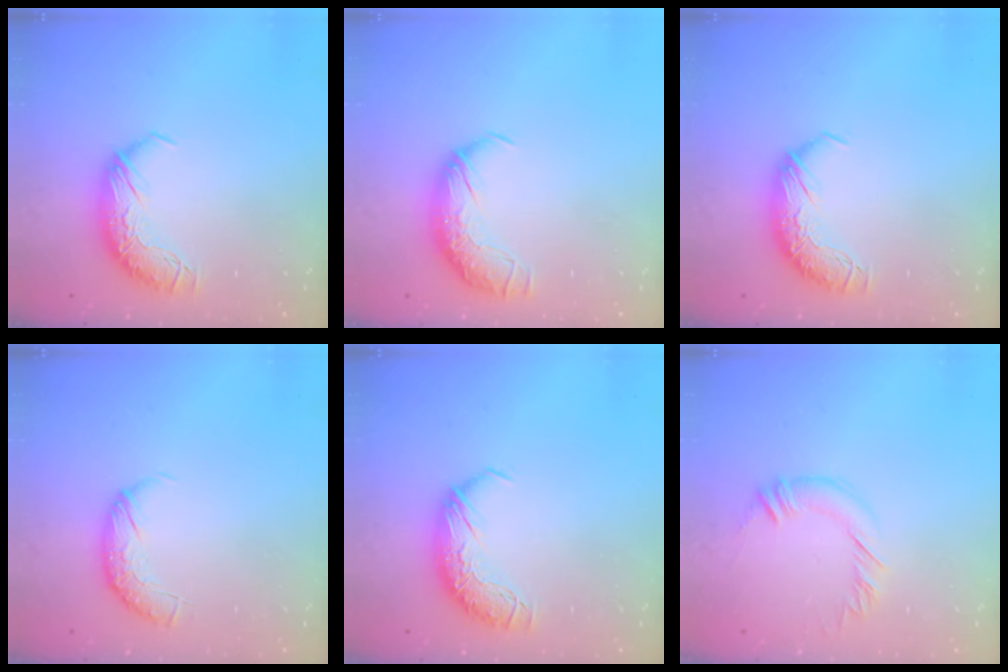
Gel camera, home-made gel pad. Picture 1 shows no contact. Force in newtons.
{"total": 1.5, "press": 0.2, "slide": 1.5}
{"total": 0.0}
{"total": 4.2, "press": 4.1, "slide": 1.2}
{"total": 0.0}
{"total": 2.8, "press": 2.8, "slide": 0.2}